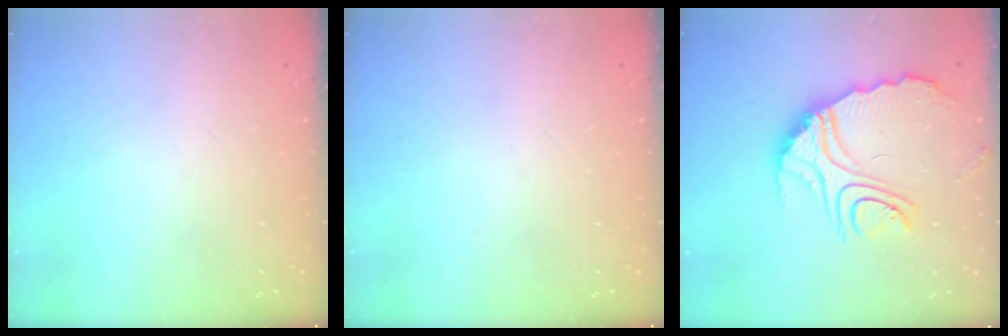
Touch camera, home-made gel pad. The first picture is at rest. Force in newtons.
{"total": 0.0}
{"total": 12.7, "press": 12.6, "slide": 1.3}